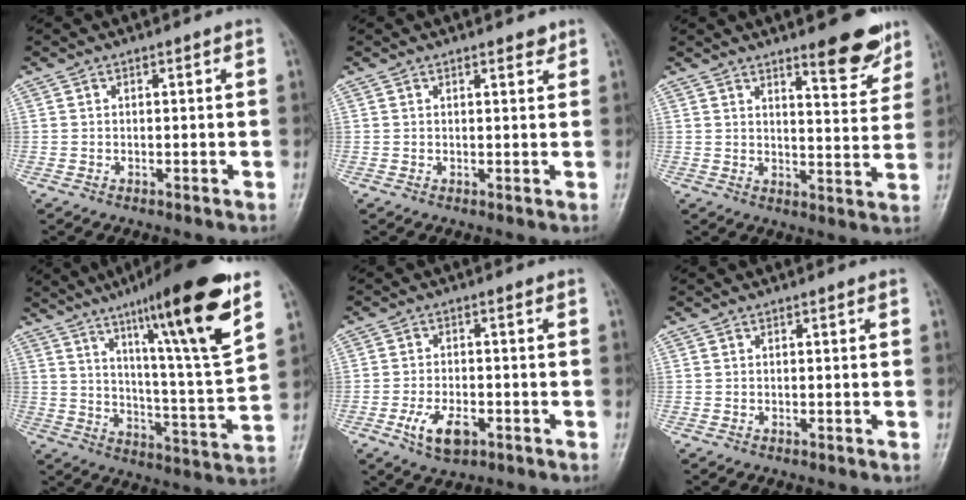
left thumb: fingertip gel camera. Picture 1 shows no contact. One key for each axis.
{"total": 1.5, "fx": 1.2, "fy": 0.5, "fz": 0.8, "tx": -0.007, "ty": -0.007, "tz": 0.015}
{"total": 8.7, "fx": 6.2, "fy": 2.2, "fz": 5.7, "tx": -0.056, "ty": -0.045, "tz": 0.087}
{"total": 22.2, "fx": 12.7, "fy": 2.1, "fz": 18.1, "tx": -0.254, "ty": -0.054, "tz": 0.197}
{"total": 6.0, "fx": -2.6, "fy": 3.1, "fz": 4.4, "tx": -0.083, "ty": 0.005, "tz": -0.043}
{"total": 0.0}